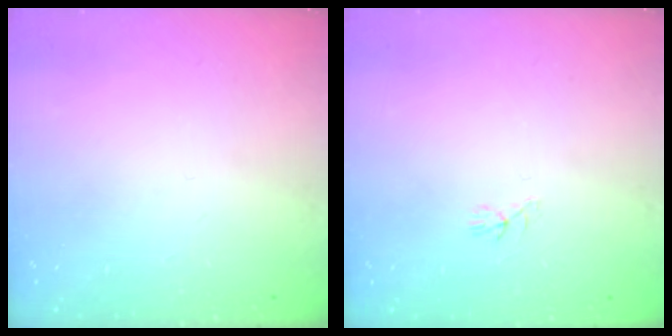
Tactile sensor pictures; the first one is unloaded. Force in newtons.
{"total": 4.2, "press": 4.2, "slide": 0.3}